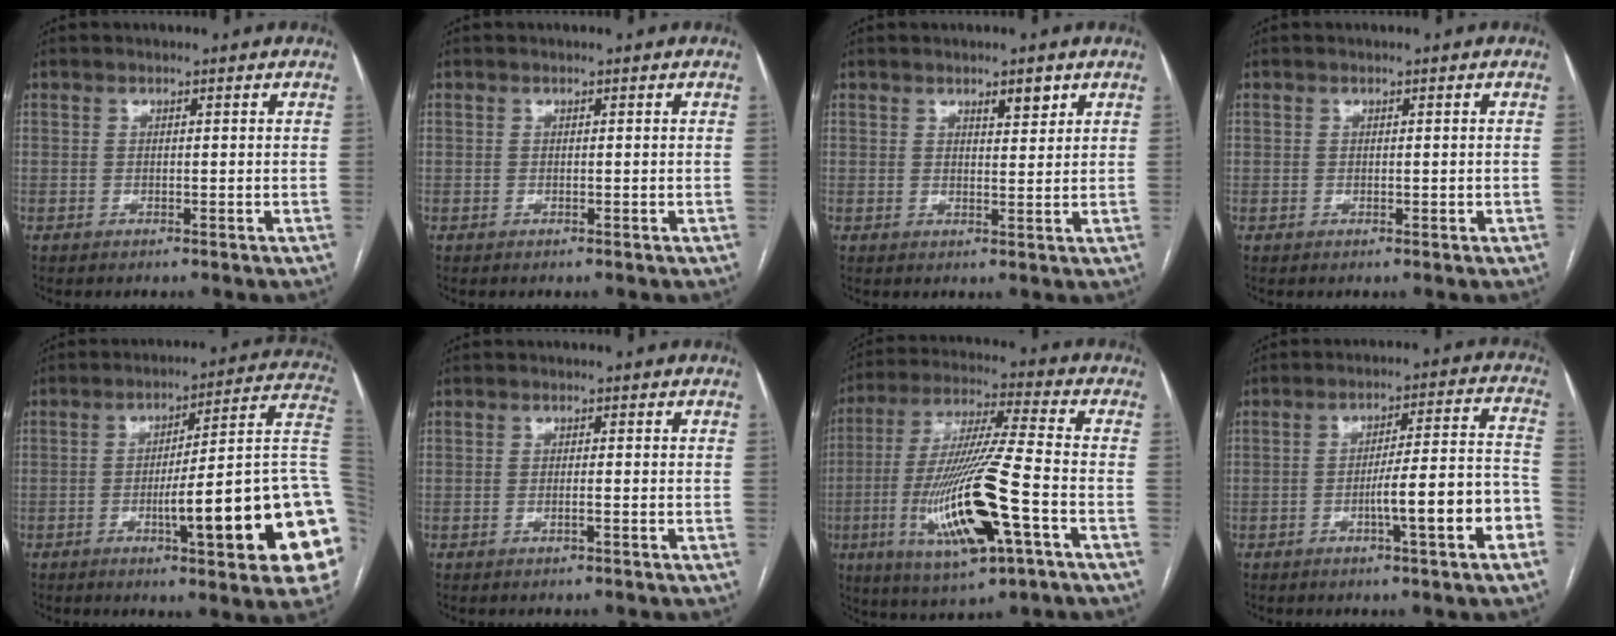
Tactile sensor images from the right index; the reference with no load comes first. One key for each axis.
{"total": 0.0}
{"total": 2.6, "fx": 1.7, "fy": 0.7, "fz": 1.9, "tx": -0.028, "ty": -0.003, "tz": 0.027}
{"total": 0.5, "fx": 0.0, "fy": 0.3, "fz": 0.4, "tx": -0.004, "ty": 0.001, "tz": 0.004}
{"total": 22.4, "fx": -5.0, "fy": 2.0, "fz": 21.8, "tx": -0.198, "ty": 0.014, "tz": -0.063}
{"total": 0.9, "fx": -0.3, "fy": -0.1, "fz": 0.8, "tx": -0.016, "ty": 0.002, "tz": -0.004}
{"total": 19.1, "fx": -5.9, "fy": 1.7, "fz": 18.1, "tx": -0.377, "ty": -0.023, "tz": -0.100}
{"total": 10.9, "fx": -4.2, "fy": 0.6, "fz": 10.0, "tx": -0.141, "ty": 0.021, "tz": -0.057}